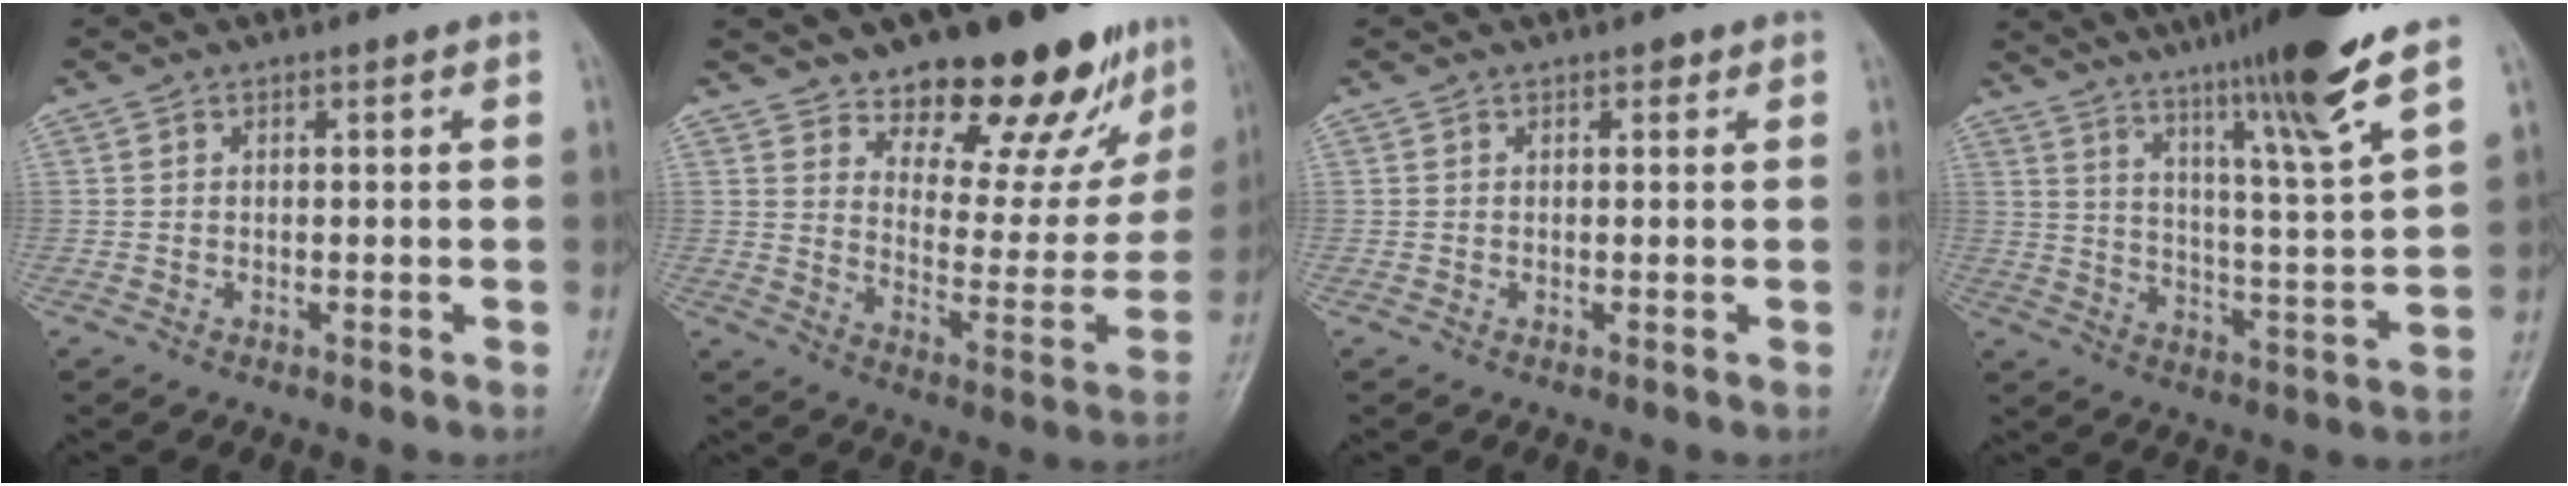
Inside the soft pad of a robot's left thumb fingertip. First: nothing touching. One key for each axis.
{"total": 21.8, "fx": 16.0, "fy": 9.0, "fz": 11.8, "tx": -0.111, "ty": -0.104, "tz": 0.226}
{"total": 0.9, "fx": 0.6, "fy": 0.5, "fz": 0.4, "tx": 0.001, "ty": -0.003, "tz": 0.004}
{"total": 19.6, "fx": 14.7, "fy": -0.6, "fz": 12.9, "tx": -0.192, "ty": -0.082, "tz": 0.223}